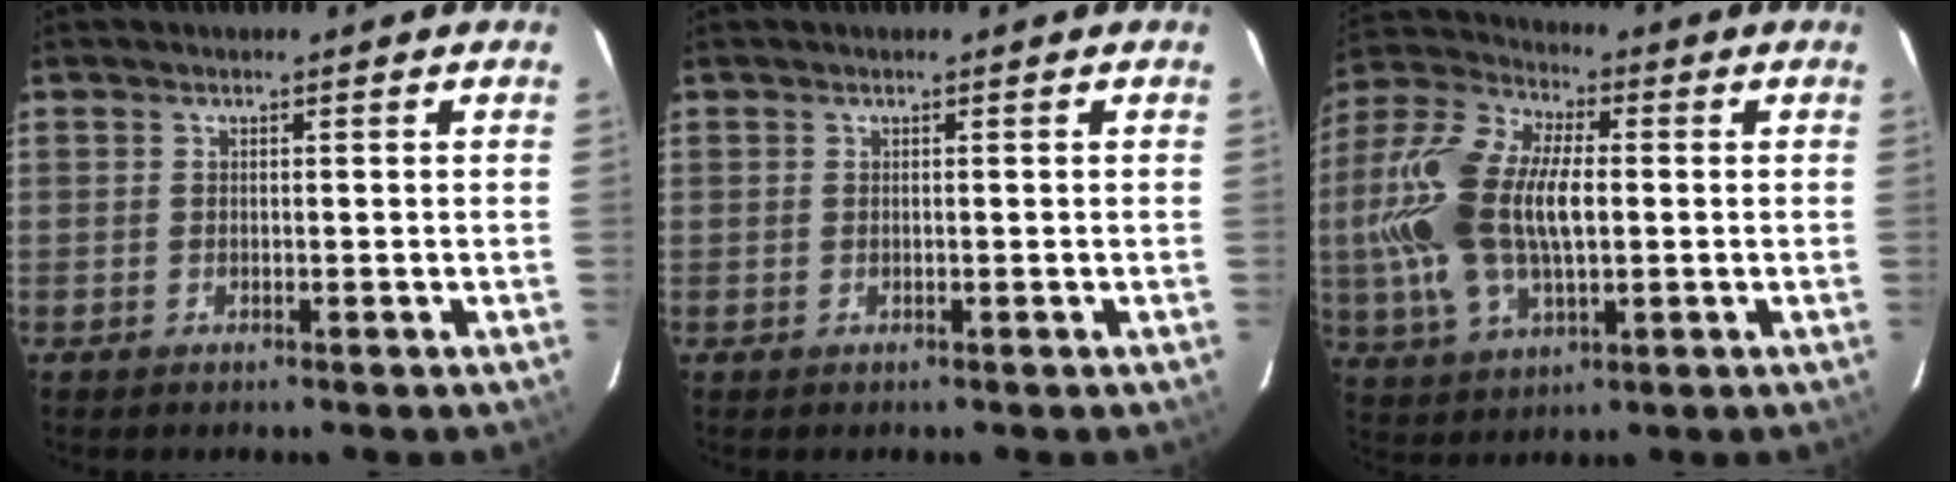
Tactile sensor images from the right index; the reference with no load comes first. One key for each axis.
{"total": 0.0}
{"total": 18.2, "fx": -0.1, "fy": 9.5, "fz": 15.4, "tx": -0.332, "ty": 0.014, "tz": -0.003}